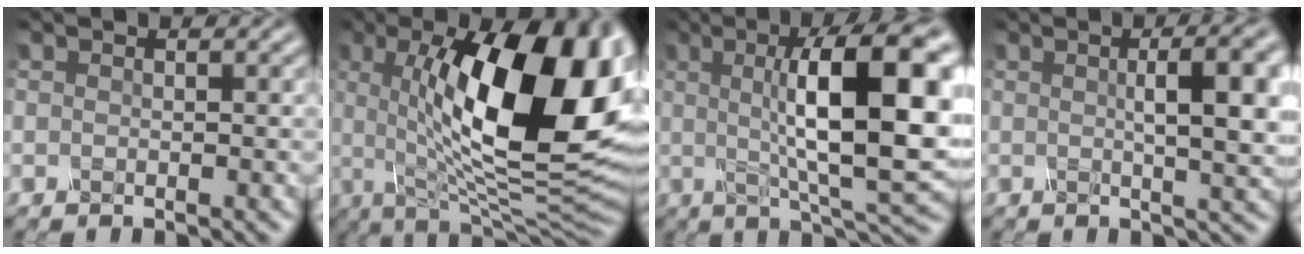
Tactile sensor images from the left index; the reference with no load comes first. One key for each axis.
{"total": 16.6, "fx": 2.9, "fy": 5.5, "fz": 15.4, "tx": -0.204, "ty": 0.000, "tz": 0.034}
{"total": 14.2, "fx": 2.0, "fy": 3.3, "fz": 13.7, "tx": -0.172, "ty": 0.010, "tz": 0.026}
{"total": 8.3, "fx": 1.4, "fy": 2.4, "fz": 7.8, "tx": -0.073, "ty": 0.016, "tz": 0.015}